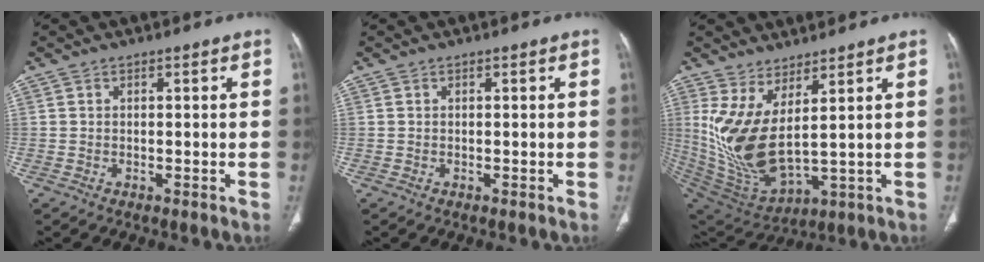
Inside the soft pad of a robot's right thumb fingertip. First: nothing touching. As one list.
[{"total": 0.0}, {"total": 14.0, "force": [4.4, 5.0, 12.3], "torque": [-0.262, -0.047, 0.114]}]